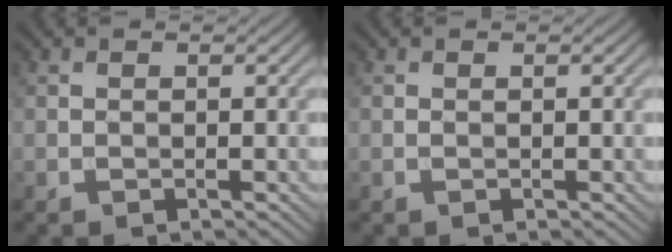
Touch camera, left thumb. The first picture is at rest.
{"total": 0.0}